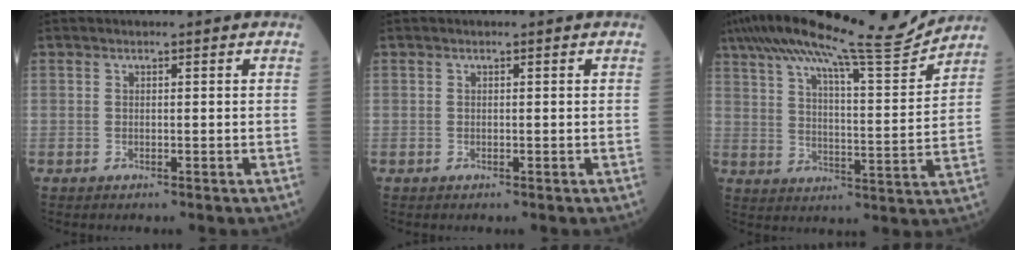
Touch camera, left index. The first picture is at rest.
{"total": 0.0}
{"total": 18.8, "force": [16.7, 0.0, 8.7], "torque": [-0.153, -0.008, 0.248]}